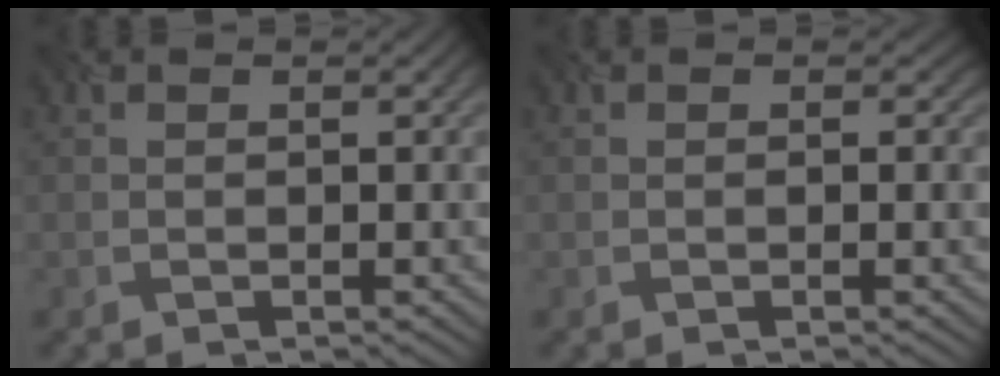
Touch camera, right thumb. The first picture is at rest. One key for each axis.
{"total": 0.6, "fx": -0.2, "fy": -0.1, "fz": -0.5, "tx": 0.008, "ty": 0.000, "tz": 0.003}